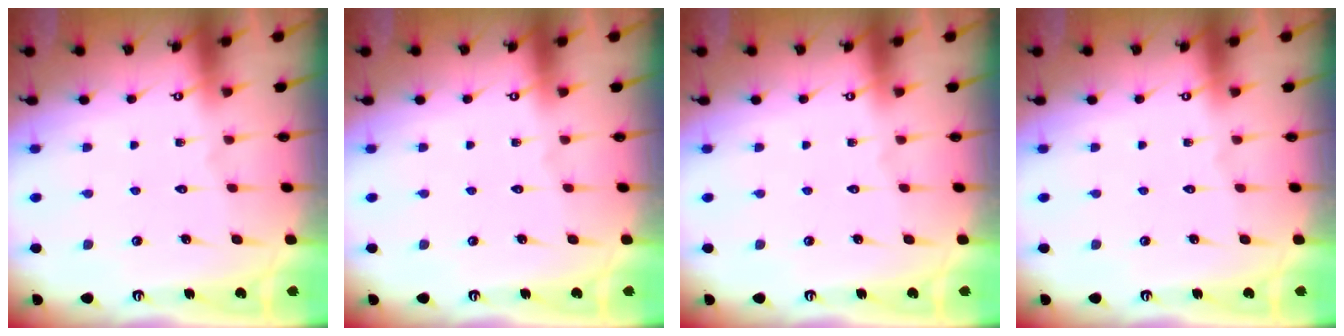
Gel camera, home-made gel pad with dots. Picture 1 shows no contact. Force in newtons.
{"total": 0.0}
{"total": 0.0}
{"total": 0.0}